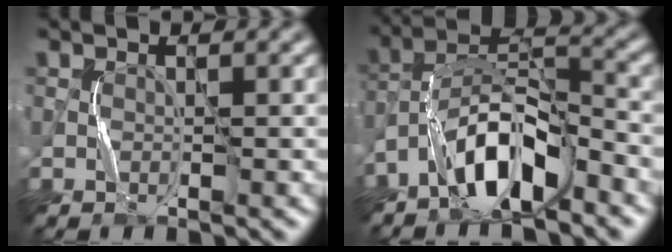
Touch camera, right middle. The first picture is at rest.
{"total": 7.8, "force": [-5.1, 2.5, 5.3], "torque": [-0.097, 0.011, -0.099]}